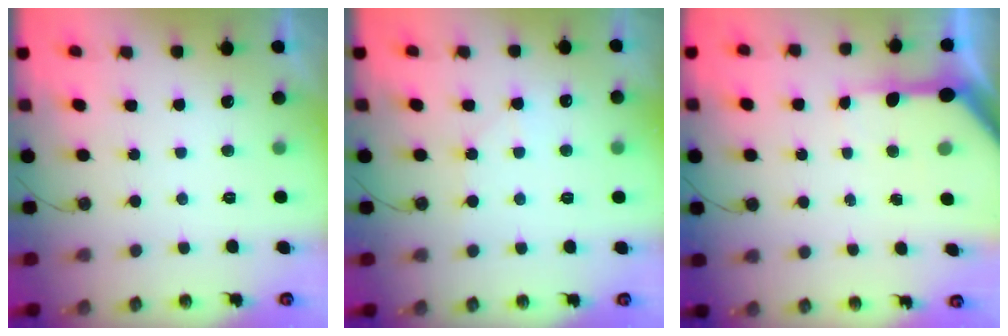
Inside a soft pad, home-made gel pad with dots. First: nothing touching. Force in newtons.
{"total": 3.9, "press": 3.9, "slide": 0.6}
{"total": 9.0, "press": 8.9, "slide": 1.0}